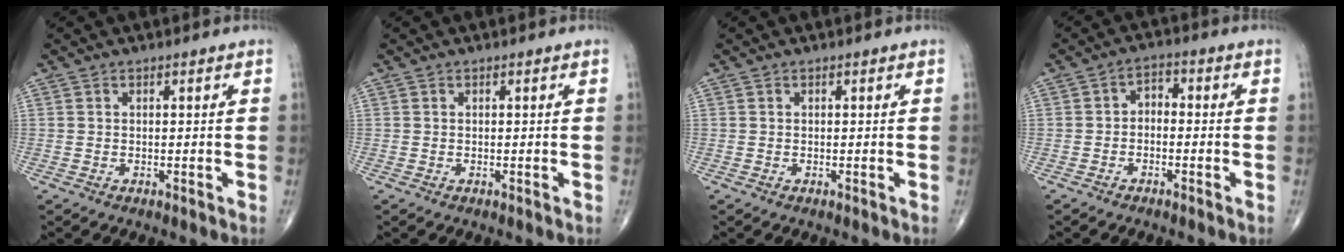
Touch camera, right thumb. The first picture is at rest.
{"total": 0.0}
{"total": 0.0}
{"total": 3.1, "force": [-0.8, 2.1, 2.2], "torque": [-0.021, 0.022, -0.026]}